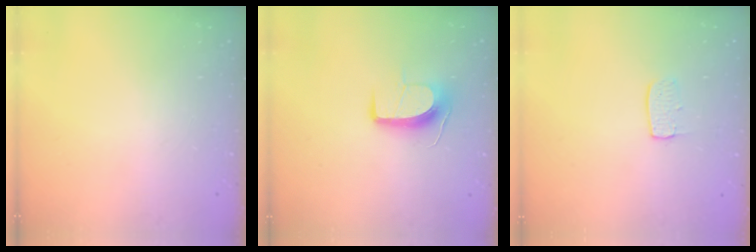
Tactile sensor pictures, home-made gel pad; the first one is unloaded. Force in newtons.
{"total": 9.9, "press": 9.9, "slide": 0.2}
{"total": 6.7, "press": 6.6, "slide": 0.4}